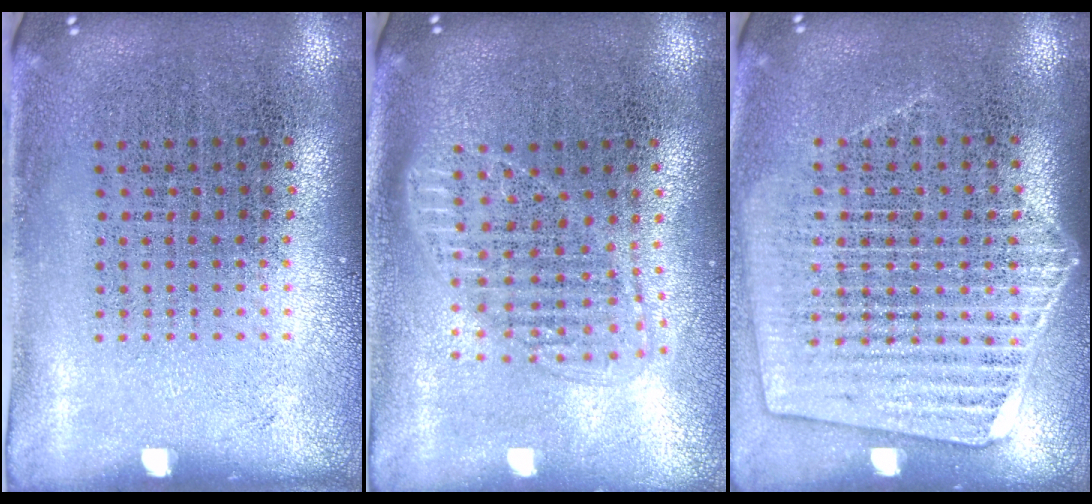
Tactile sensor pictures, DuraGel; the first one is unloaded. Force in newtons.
{"total": 1.6, "press": 1.3, "slide": 0.8}
{"total": 1.7, "press": 1.6, "slide": 0.7}